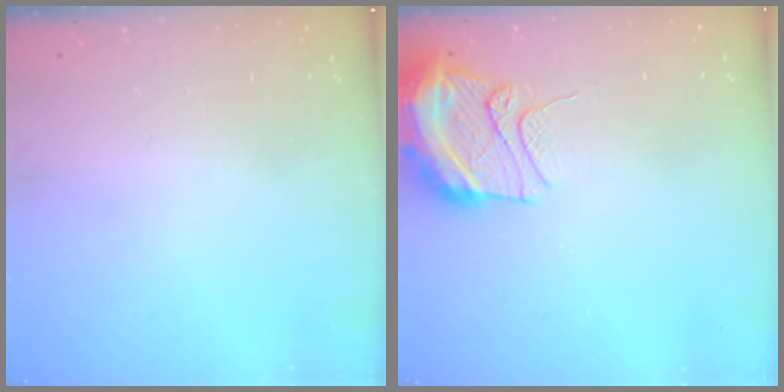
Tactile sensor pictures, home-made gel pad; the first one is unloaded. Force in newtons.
{"total": 12.4, "press": 12.3, "slide": 1.6}